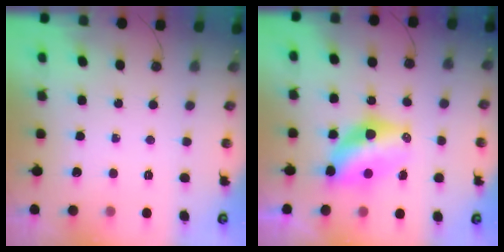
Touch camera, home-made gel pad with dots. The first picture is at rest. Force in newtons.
{"total": 9.3, "press": 9.2, "slide": 0.8}